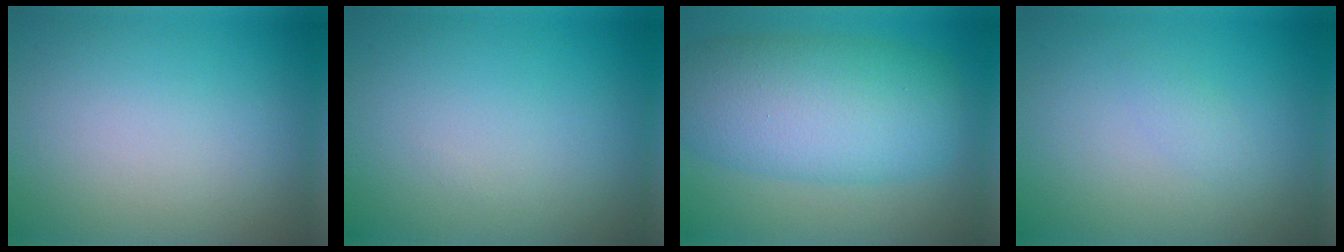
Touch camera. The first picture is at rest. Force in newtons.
{"total": 0.0}
{"total": 9.5, "press": 9.5, "slide": 0.2}
{"total": 0.9, "press": 0.9, "slide": 0.0}